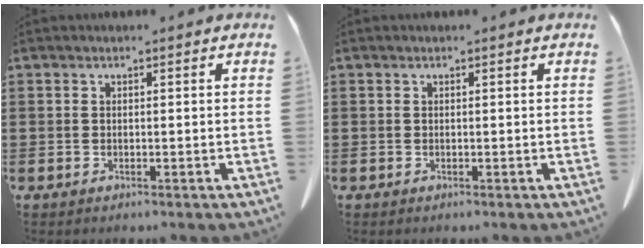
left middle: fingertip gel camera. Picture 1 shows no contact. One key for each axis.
{"total": 0.0}